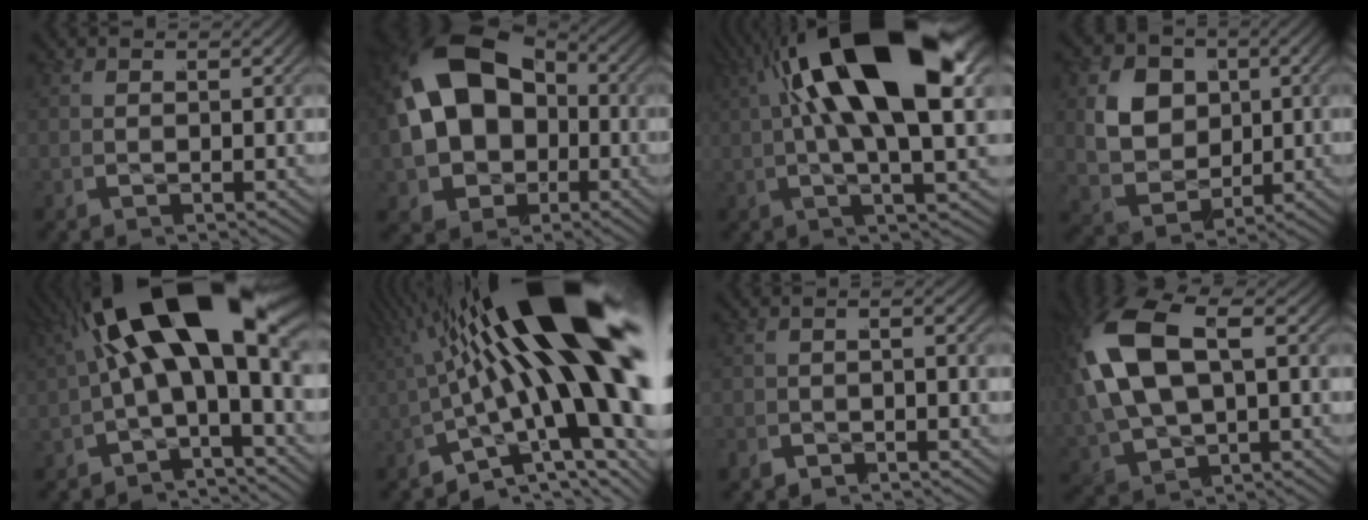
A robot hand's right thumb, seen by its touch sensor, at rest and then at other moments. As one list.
[{"total": 15.4, "force": [-0.3, 11.3, 10.5], "torque": [-0.258, -0.047, 0.016]}, {"total": 16.1, "force": [3.7, 6.0, 14.5], "torque": [-0.249, 0.020, 0.050]}, {"total": 10.1, "force": [0.1, 8.0, 6.2], "torque": [-0.162, -0.037, 0.007]}, {"total": 11.8, "force": [0.5, 5.8, 10.3], "torque": [-0.197, 0.006, 0.009]}, {"total": 17.7, "force": [0.7, 7.2, 16.2], "torque": [-0.263, 0.002, 0.006]}, {"total": 1.7, "force": [-1.7, 0.0, -0.4], "torque": [-0.003, -0.003, -0.034]}, {"total": 9.8, "force": [0.4, 6.3, 7.6], "torque": [-0.200, -0.025, 0.029]}]